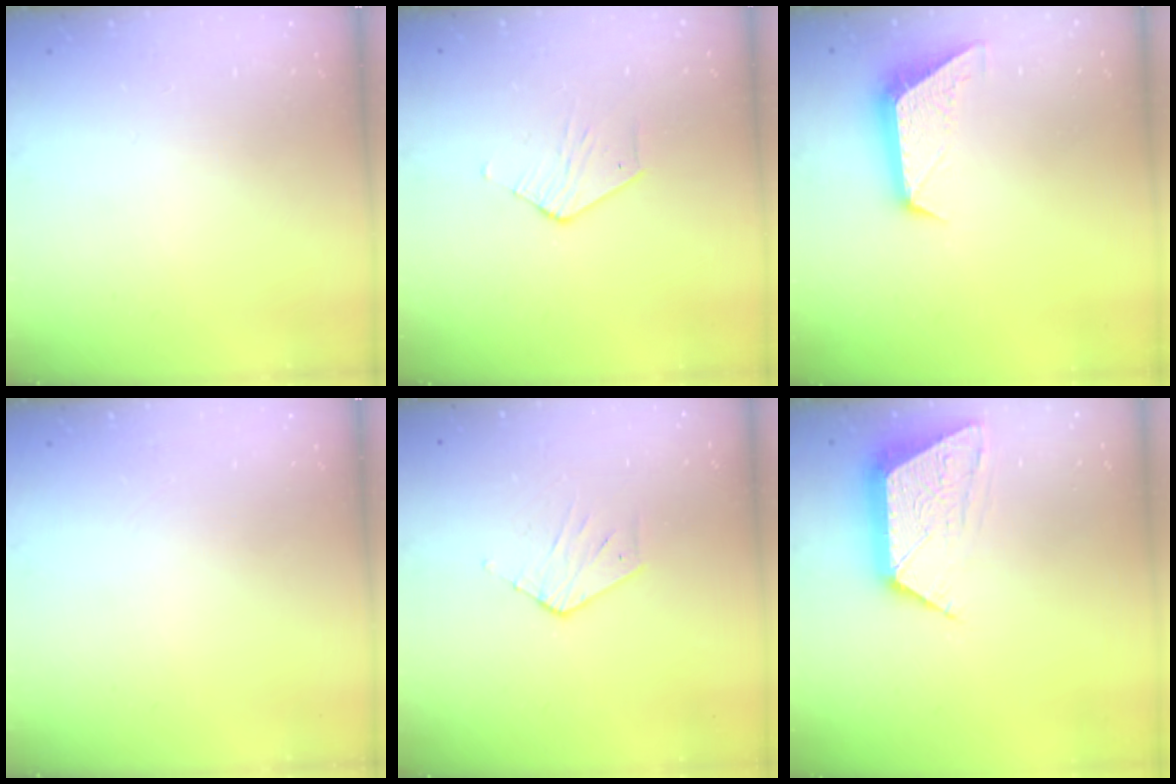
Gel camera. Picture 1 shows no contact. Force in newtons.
{"total": 2.5, "press": 2.5, "slide": 0.2}
{"total": 10.2, "press": 10.2, "slide": 0.7}
{"total": 0.0}
{"total": 3.1, "press": 3.1, "slide": 0.3}
{"total": 10.5, "press": 10.5, "slide": 0.7}